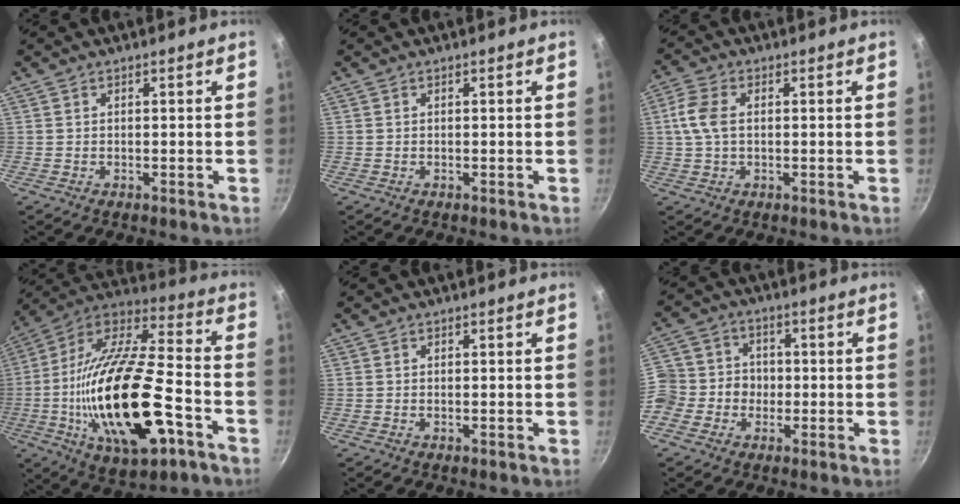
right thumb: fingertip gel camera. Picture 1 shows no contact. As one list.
[{"total": 0.0}, {"total": 5.8, "force": [0.6, 3.5, 4.6], "torque": [-0.099, 0.011, 0.007]}, {"total": 29.6, "force": [-8.4, 11.9, 25.8], "torque": [-0.467, 0.020, -0.145]}, {"total": 0.0}, {"total": 11.7, "force": [-2.5, 10.6, 4.2], "torque": [-0.063, 0.038, -0.062]}]